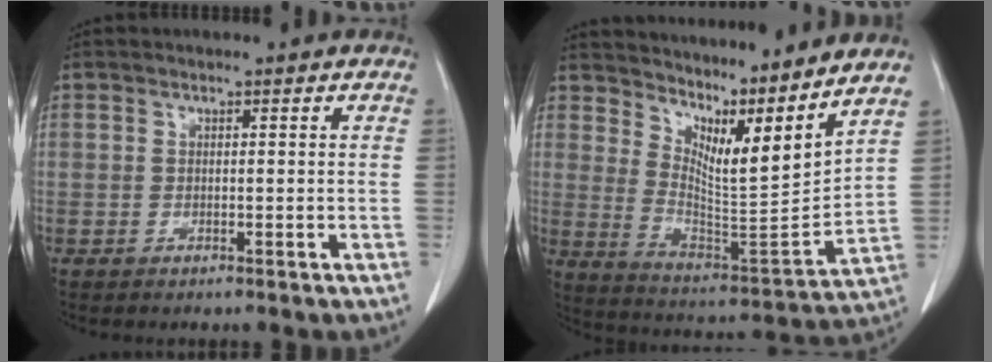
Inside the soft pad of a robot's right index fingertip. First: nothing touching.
{"total": 15.7, "force": [12.6, 1.5, 9.1], "torque": [-0.159, -0.023, 0.206]}